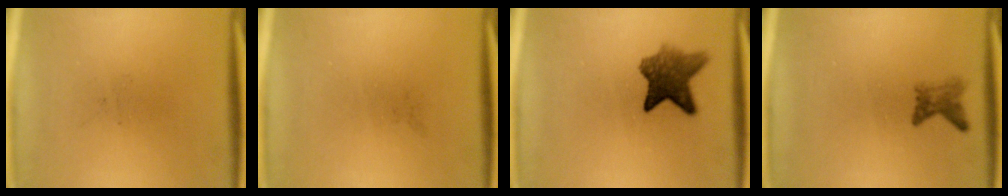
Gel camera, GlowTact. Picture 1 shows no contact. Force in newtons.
{"total": 0.0}
{"total": 7.2}
{"total": 1.9}